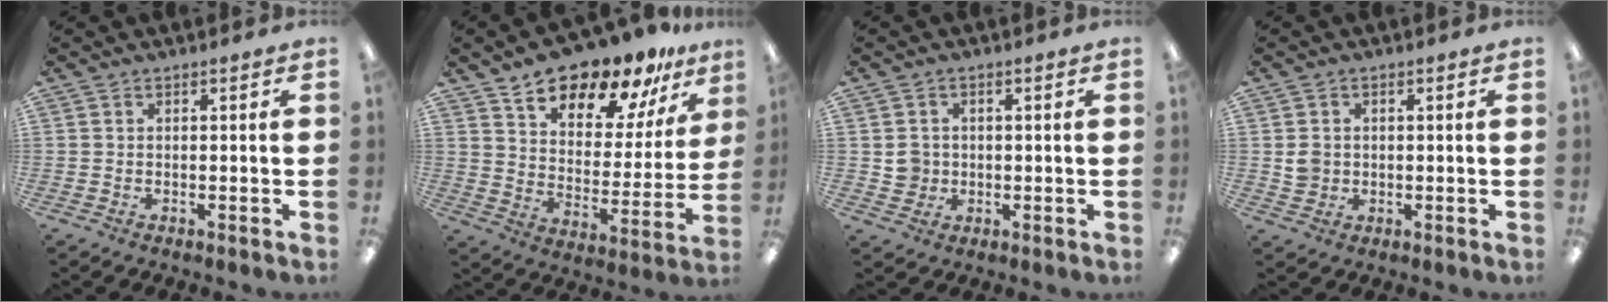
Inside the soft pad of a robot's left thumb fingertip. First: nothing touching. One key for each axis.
{"total": 16.3, "fx": 13.9, "fy": 6.2, "fz": 5.8, "tx": -0.102, "ty": -0.102, "tz": 0.245}
{"total": 3.8, "fx": 0.3, "fy": 3.8, "fz": 0.6, "tx": -0.002, "ty": 0.000, "tz": 0.003}
{"total": 3.4, "fx": 0.3, "fy": 3.2, "fz": 1.0, "tx": -0.005, "ty": 0.000, "tz": 0.002}